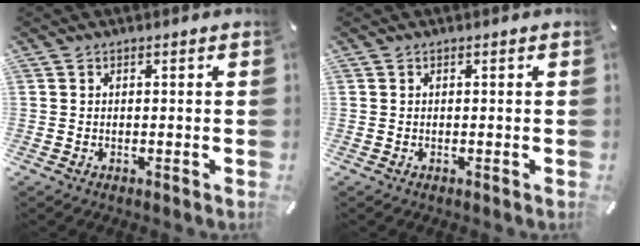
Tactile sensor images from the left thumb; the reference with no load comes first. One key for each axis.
{"total": 0.0}